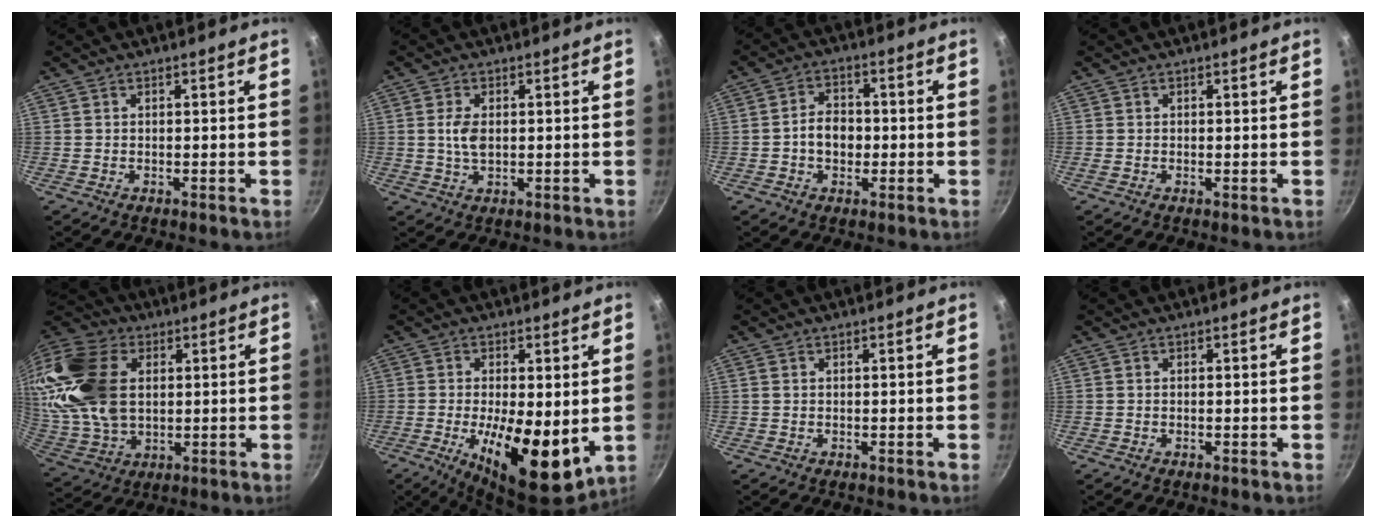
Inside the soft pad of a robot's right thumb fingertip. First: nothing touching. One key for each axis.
{"total": 4.3, "fx": 0.4, "fy": 2.4, "fz": 3.5, "tx": -0.067, "ty": -0.001, "tz": 0.008}
{"total": 6.3, "fx": -0.9, "fy": 4.7, "fz": 4.1, "tx": -0.046, "ty": 0.016, "tz": -0.020}
{"total": 0.0}
{"total": 24.7, "fx": 5.1, "fy": 16.7, "fz": 17.5, "tx": -0.371, "ty": 0.006, "tz": 0.099}
{"total": 14.4, "fx": -2.0, "fy": 5.6, "fz": 13.2, "tx": -0.200, "ty": -0.016, "tz": -0.022}
{"total": 0.5, "fx": 0.1, "fy": 0.3, "fz": 0.4, "tx": -0.008, "ty": 0.001, "tz": 0.002}
{"total": 0.0}